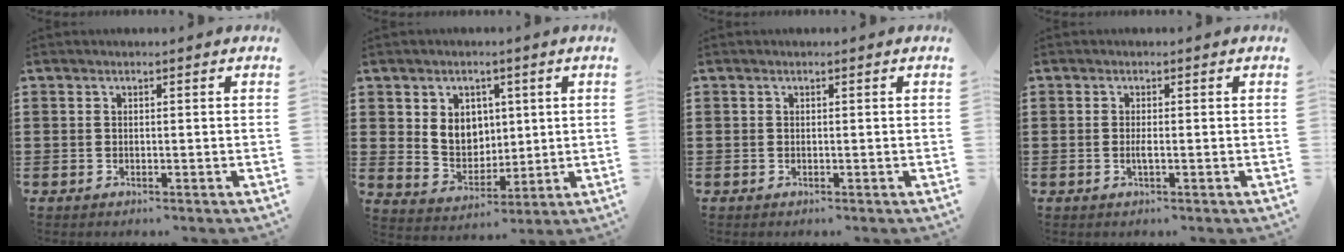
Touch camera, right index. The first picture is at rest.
{"total": 5.9, "force": [2.0, 5.2, 2.1], "torque": [-0.047, 0.008, 0.035]}
{"total": 0.0}
{"total": 1.4, "force": [-0.4, 0.1, 1.3], "torque": [-0.033, -0.006, -0.009]}